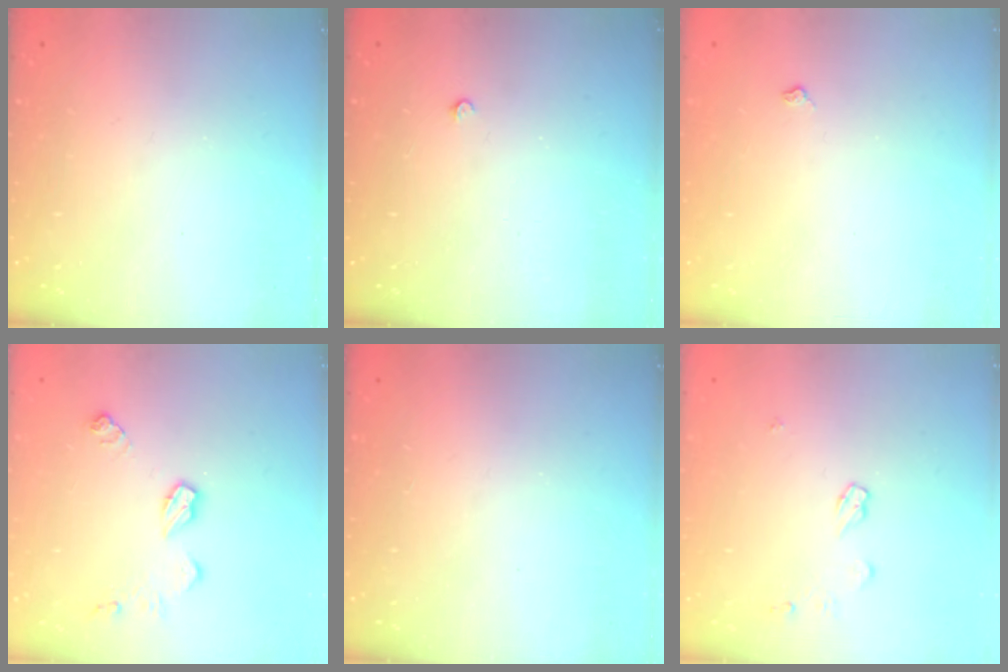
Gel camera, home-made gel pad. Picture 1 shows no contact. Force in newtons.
{"total": 2.3, "press": 2.3, "slide": 0.4}
{"total": 3.0, "press": 3.0, "slide": 0.5}
{"total": 8.0, "press": 8.0, "slide": 0.3}
{"total": 0.0}
{"total": 4.2, "press": 4.1, "slide": 0.5}